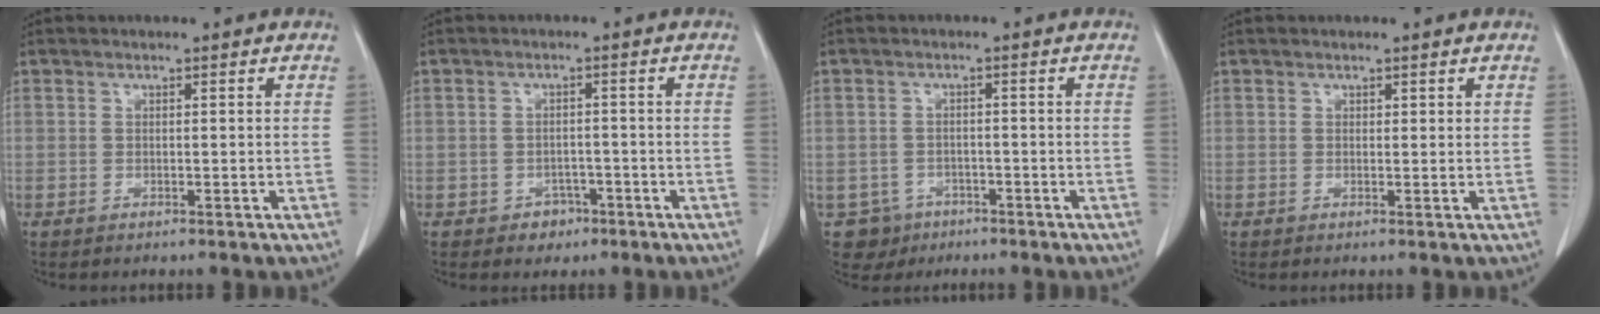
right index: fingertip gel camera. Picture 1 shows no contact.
{"total": 2.9, "force": [-1.6, 2.4, 0.6], "torque": [0.000, 0.011, -0.018]}
{"total": 4.6, "force": [-2.4, 3.9, -0.1], "torque": [0.004, 0.010, -0.034]}
{"total": 0.5, "force": [0.4, 0.3, 0.1], "torque": [0.004, -0.002, 0.003]}